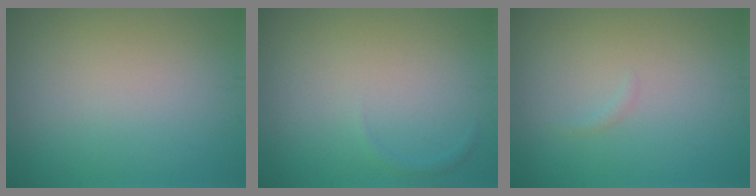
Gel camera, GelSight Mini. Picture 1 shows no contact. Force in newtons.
{"total": 0.5, "press": 0.5, "slide": 0.1}
{"total": 0.5, "press": 0.5, "slide": 0.1}